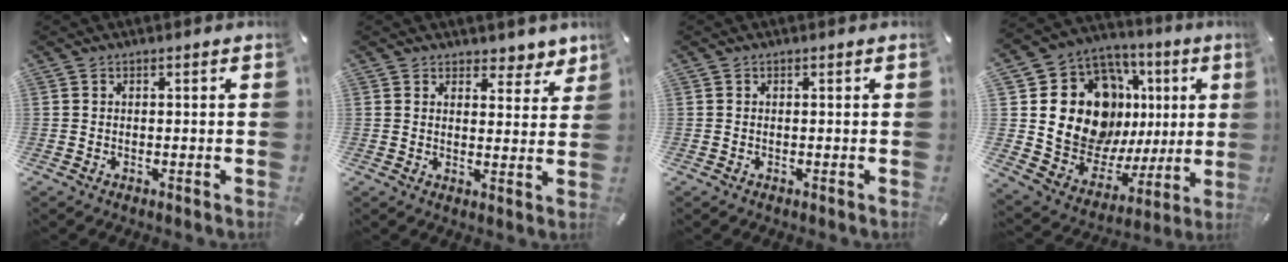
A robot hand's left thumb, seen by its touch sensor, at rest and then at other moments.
{"total": 5.0, "force": [4.2, 2.8, 0.3], "torque": [0.017, -0.033, 0.071]}
{"total": 0.0}
{"total": 18.0, "force": [6.0, 14.2, 9.3], "torque": [-0.171, -0.045, 0.123]}